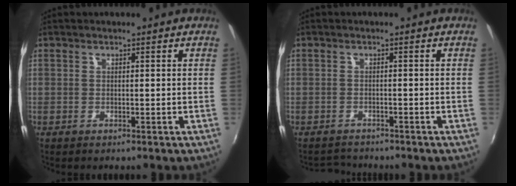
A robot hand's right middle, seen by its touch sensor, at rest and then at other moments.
{"total": 2.8, "force": [-2.7, 0.9, -0.1], "torque": [-0.009, 0.000, -0.050]}